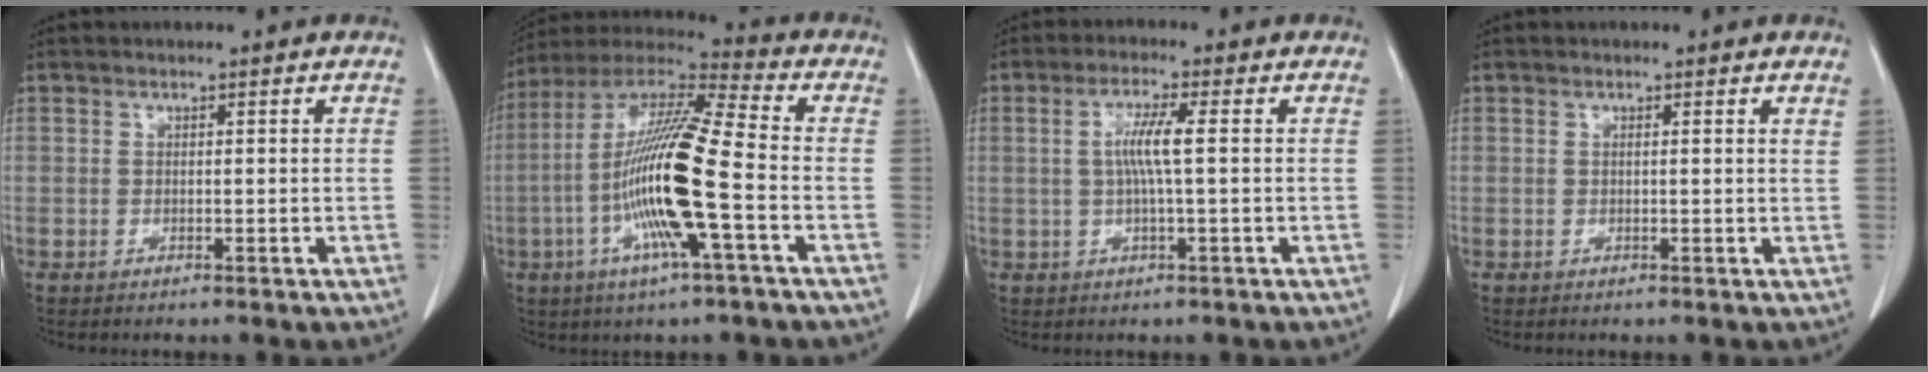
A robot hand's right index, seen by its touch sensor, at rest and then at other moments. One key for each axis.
{"total": 17.5, "fx": -3.9, "fy": 0.8, "fz": 17.0, "tx": -0.342, "ty": -0.005, "tz": -0.082}
{"total": 4.8, "fx": 0.4, "fy": -0.1, "fz": 4.8, "tx": -0.096, "ty": 0.005, "tz": 0.008}
{"total": 1.0, "fx": 0.8, "fy": -0.1, "fz": 0.6, "tx": -0.009, "ty": 0.000, "tz": 0.004}